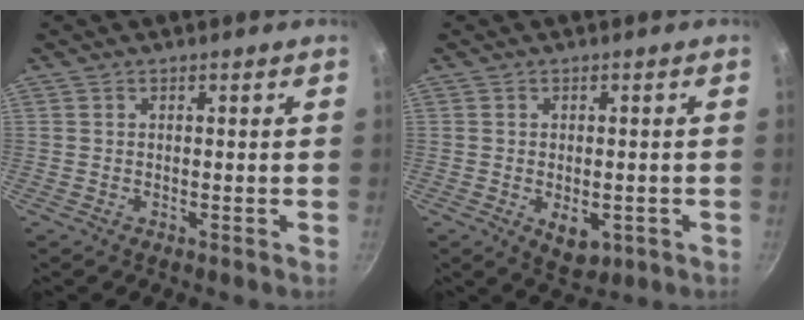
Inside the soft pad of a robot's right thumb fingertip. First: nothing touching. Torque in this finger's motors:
{"motor_torque": [-0.16, 0.34, -0.06, 0.10, 0.12]}